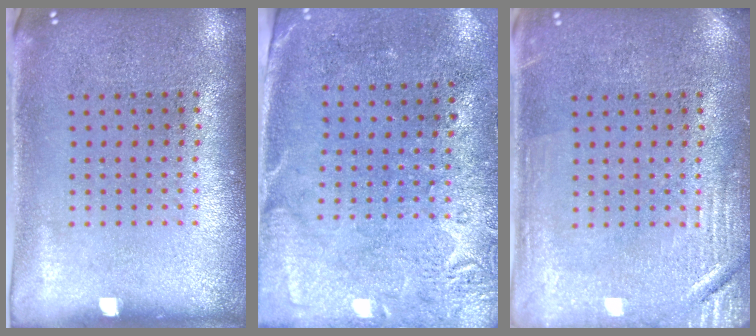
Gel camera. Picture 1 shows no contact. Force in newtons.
{"total": 2.7, "press": 2.2, "slide": 1.5}
{"total": 2.7, "press": 2.7, "slide": 0.4}